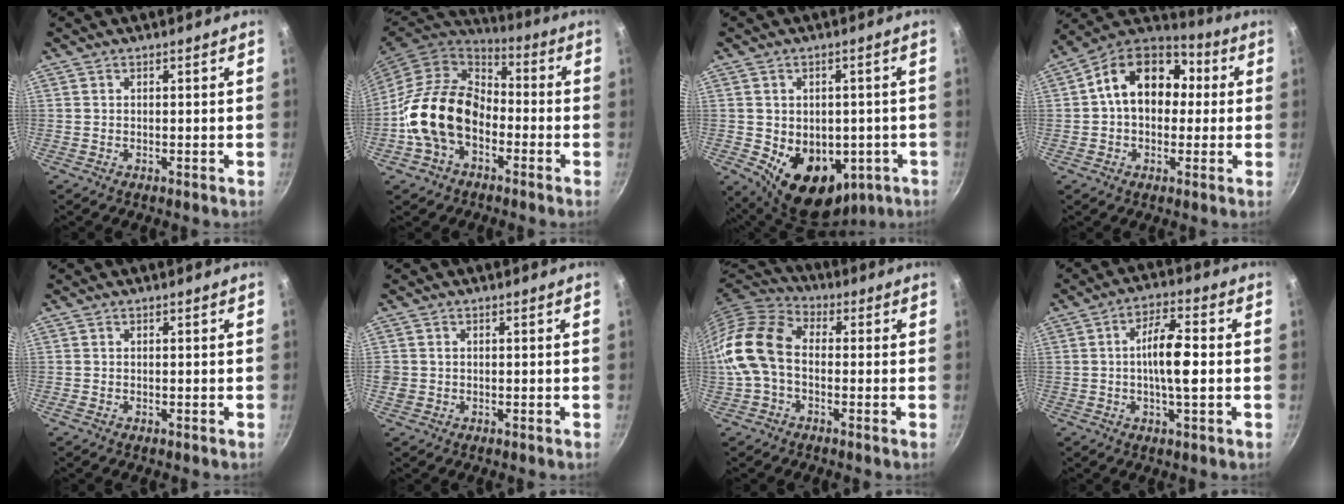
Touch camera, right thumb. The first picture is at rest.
{"total": 16.6, "force": [-4.0, 11.7, 11.2], "torque": [-0.167, 0.042, -0.088]}
{"total": 14.3, "force": [-3.0, 10.6, 9.1], "torque": [-0.101, -0.005, -0.017]}
{"total": 16.4, "force": [2.2, 12.0, 10.9], "torque": [-0.133, 0.036, 0.017]}
{"total": 0.0}
{"total": 2.1, "force": [-0.2, 2.0, 0.8], "torque": [-0.014, 0.002, -0.003]}
{"total": 13.2, "force": [-1.5, 9.1, 9.4], "torque": [-0.168, 0.038, -0.049]}
{"total": 8.8, "force": [-0.4, 2.7, 8.4], "torque": [-0.146, 0.016, -0.014]}